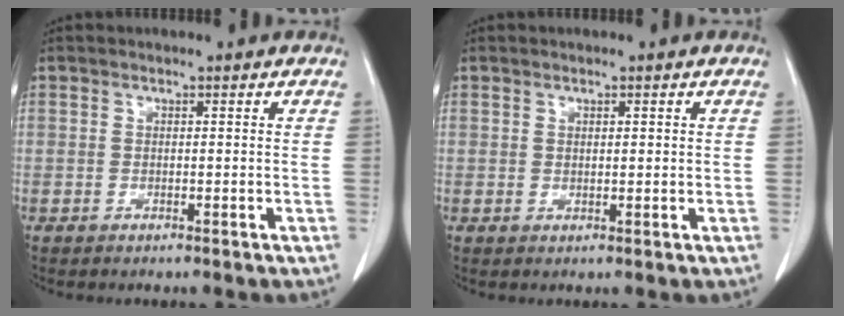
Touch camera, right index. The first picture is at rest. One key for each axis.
{"total": 1.1, "fx": 0.4, "fy": 0.4, "fz": 1.0, "tx": -0.019, "ty": -0.002, "tz": 0.007}